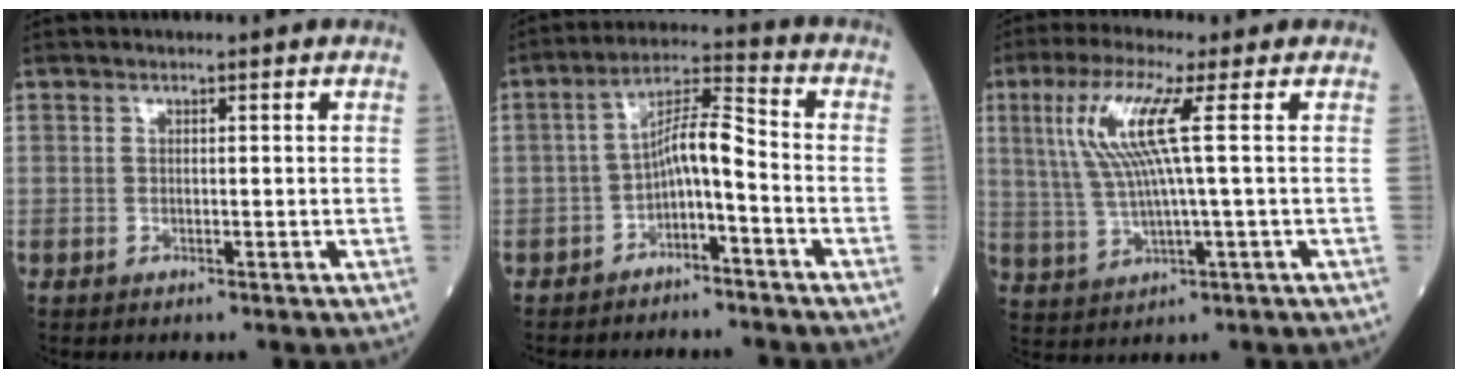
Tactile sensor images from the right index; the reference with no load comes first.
{"total": 6.5, "force": [-2.6, 1.5, 5.8], "torque": [-0.101, 0.029, -0.047]}
{"total": 9.1, "force": [2.5, -0.2, 8.8], "torque": [-0.195, 0.010, 0.049]}